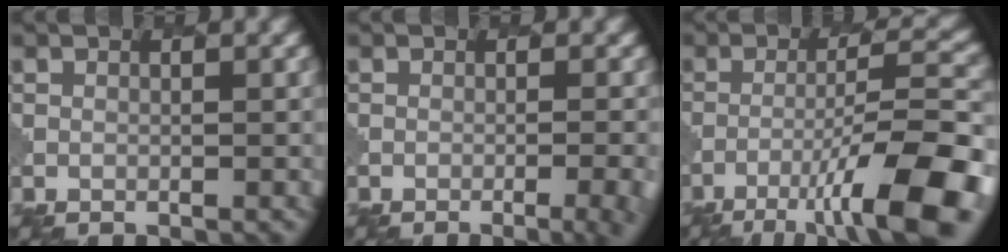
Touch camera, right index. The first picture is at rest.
{"total": 5.3, "force": [-2.4, 2.2, 4.2], "torque": [-0.022, 0.010, -0.025]}
{"total": 10.8, "force": [-6.7, 2.0, 8.3], "torque": [-0.138, 0.011, -0.111]}